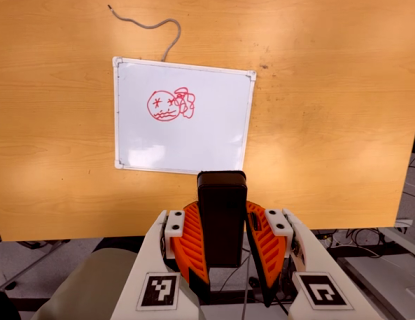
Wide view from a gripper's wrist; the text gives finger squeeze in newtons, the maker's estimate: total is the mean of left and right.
{"total": 9.7, "left": 7.8, "right": 11.6}